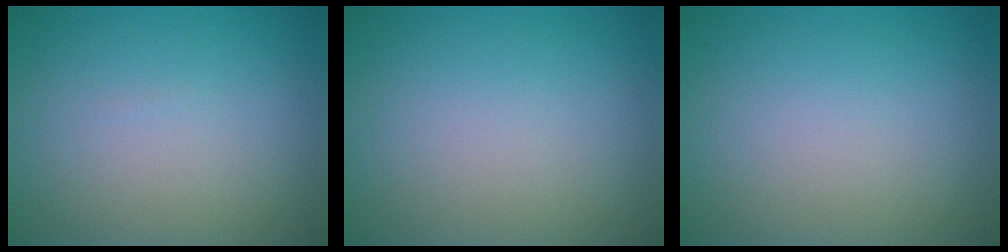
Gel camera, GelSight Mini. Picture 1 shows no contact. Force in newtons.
{"total": 0.0}
{"total": 0.0}